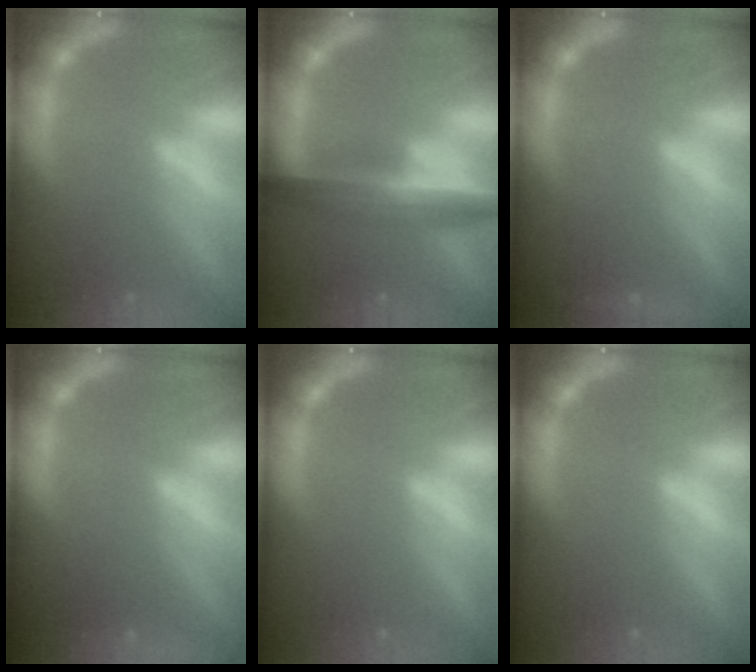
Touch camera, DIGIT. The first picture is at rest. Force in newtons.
{"total": 7.0}
{"total": 1.9}
{"total": 9.5}
{"total": 0.0}
{"total": 0.0}